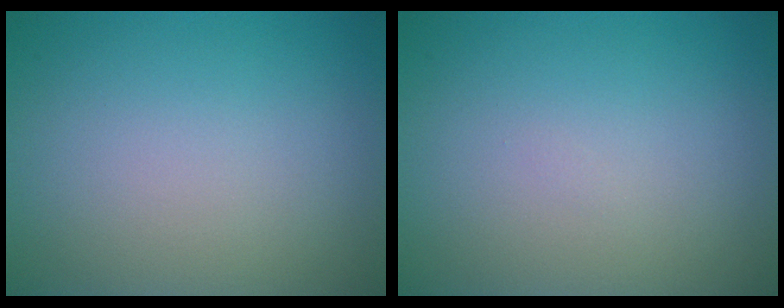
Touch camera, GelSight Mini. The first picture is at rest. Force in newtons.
{"total": 0.0}